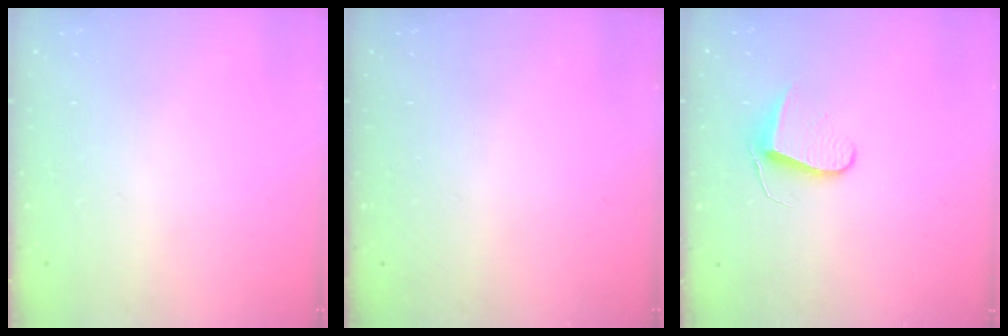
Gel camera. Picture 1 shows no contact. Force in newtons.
{"total": 0.0}
{"total": 7.0, "press": 7.0, "slide": 0.6}